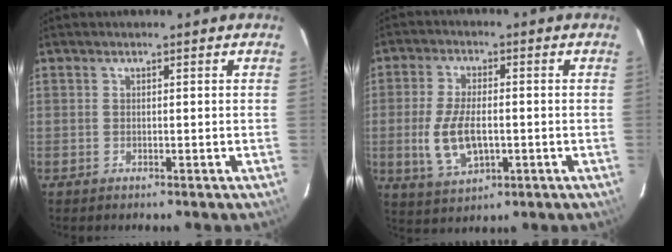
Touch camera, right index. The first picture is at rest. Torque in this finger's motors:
{"motor_torque": [0.21, 0.07, 0.42, 0.09]}